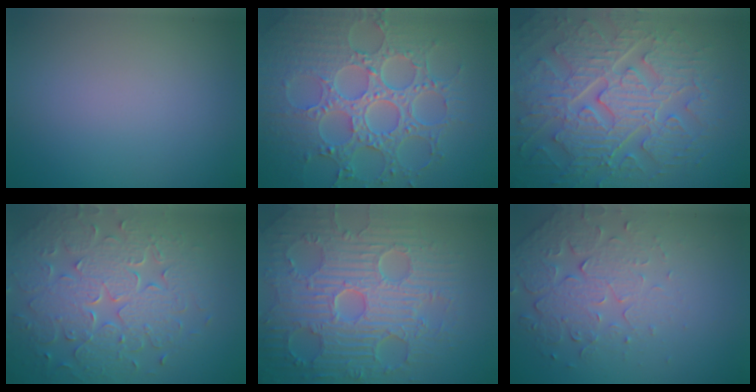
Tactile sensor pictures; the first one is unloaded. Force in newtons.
{"total": 8.8, "press": 6.6, "slide": 5.8}
{"total": 9.3, "press": 6.8, "slide": 6.4}
{"total": 8.3, "press": 6.0, "slide": 5.8}
{"total": 9.3, "press": 6.8, "slide": 6.4}
{"total": 5.0, "press": 3.5, "slide": 3.6}